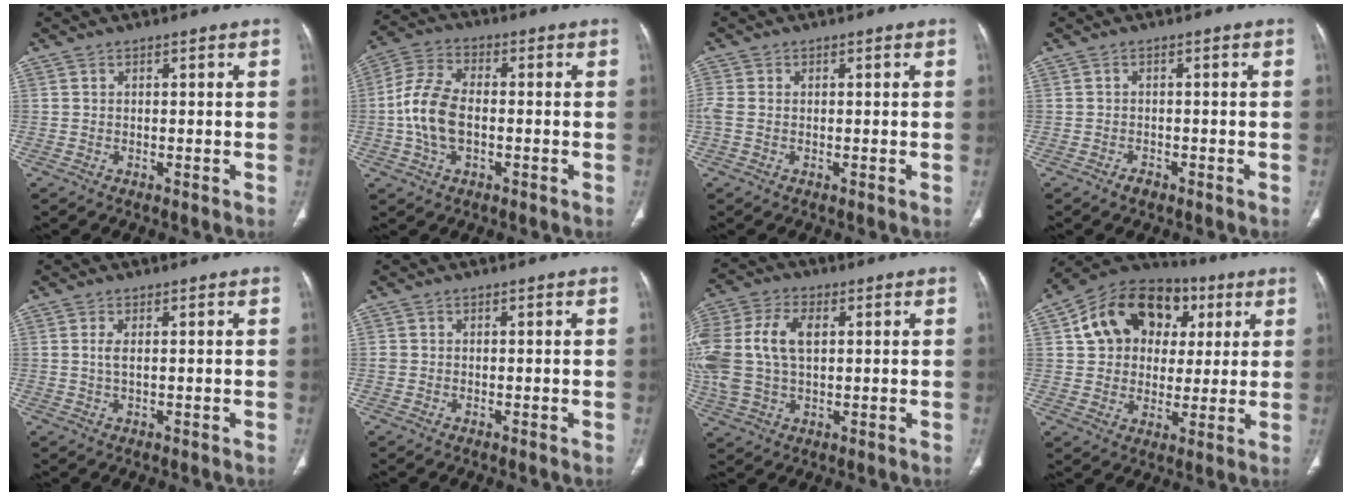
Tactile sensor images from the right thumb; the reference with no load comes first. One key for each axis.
{"total": 10.2, "fx": -1.2, "fy": 6.0, "fz": 8.1, "tx": -0.169, "ty": 0.024, "tz": -0.030}
{"total": 2.6, "fx": -0.1, "fy": 1.8, "fz": 1.8, "tx": -0.064, "ty": 0.003, "tz": -0.002}
{"total": 1.3, "fx": -1.0, "fy": 0.7, "fz": 0.4, "tx": -0.009, "ty": 0.003, "tz": -0.020}
{"total": 1.8, "fx": 0.3, "fy": 0.5, "fz": 1.7, "tx": -0.041, "ty": -0.002, "tz": 0.009}
{"total": 0.9, "fx": -0.1, "fy": 0.9, "fz": 0.3, "tx": -0.002, "ty": 0.002, "tz": 0.000}
{"total": 17.3, "fx": 2.7, "fy": 11.0, "fz": 13.2, "tx": -0.327, "ty": 0.014, "tz": 0.053}
{"total": 18.5, "fx": 5.5, "fy": 14.4, "fz": 10.3, "tx": -0.131, "ty": 0.020, "tz": 0.085}